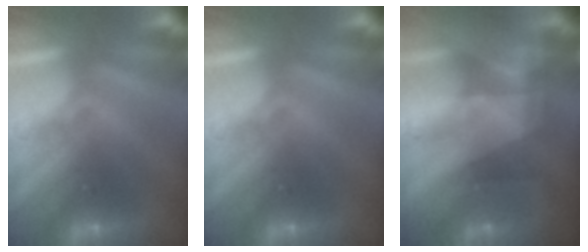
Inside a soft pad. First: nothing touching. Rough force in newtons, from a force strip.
{"total": 0.0}
{"total": 4.6}